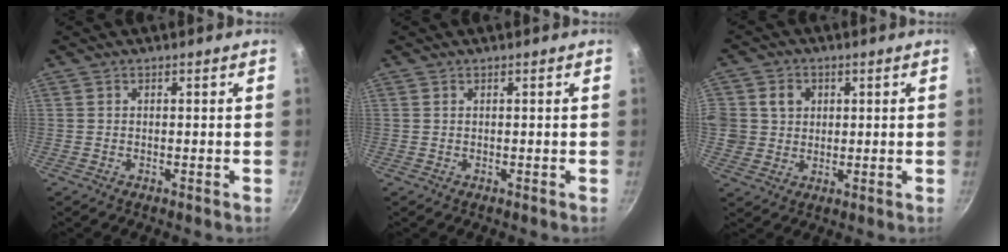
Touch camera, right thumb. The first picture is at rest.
{"total": 0.0}
{"total": 7.5, "force": [1.5, 6.9, 2.4], "torque": [-0.021, 0.001, 0.024]}